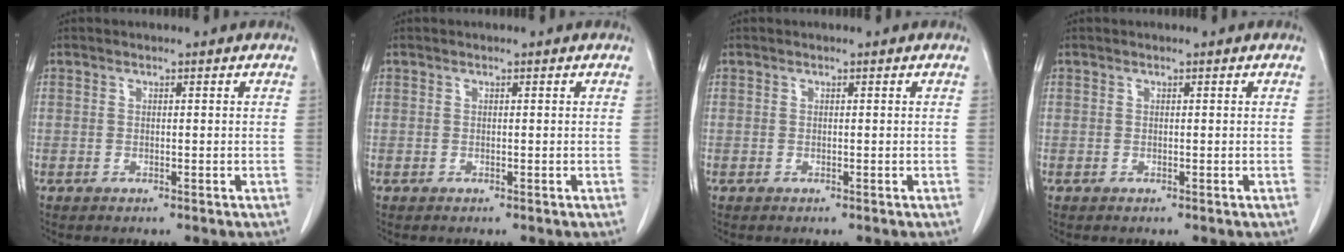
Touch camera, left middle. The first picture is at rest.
{"total": 0.0}
{"total": 0.0}
{"total": 0.0}